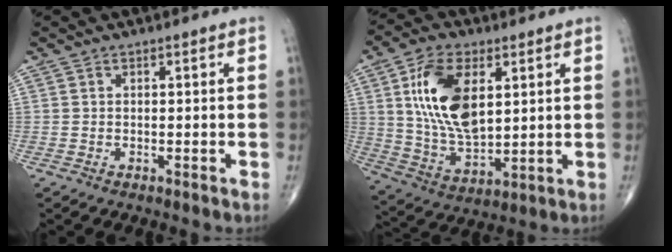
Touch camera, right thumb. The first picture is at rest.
{"total": 16.1, "force": [4.5, 8.6, 12.9], "torque": [-0.230, -0.017, 0.090]}